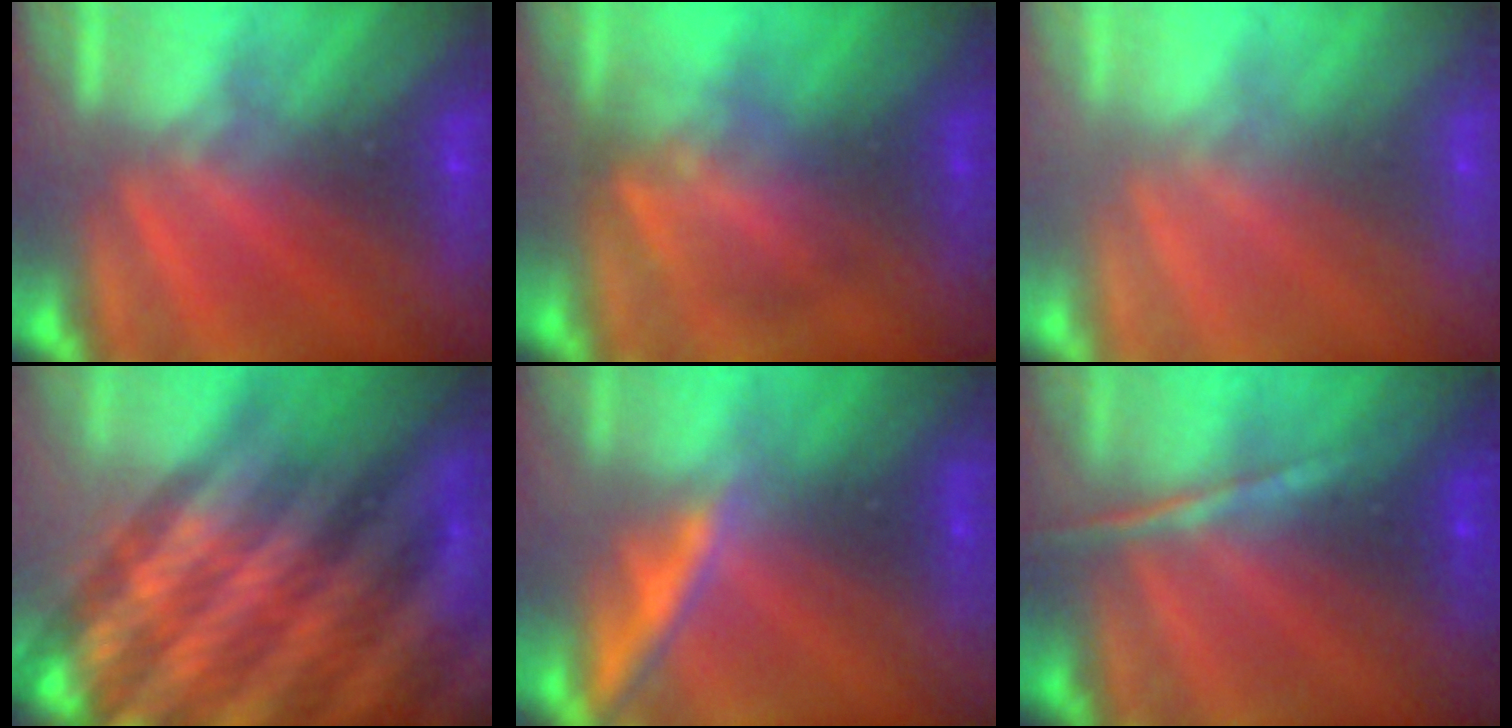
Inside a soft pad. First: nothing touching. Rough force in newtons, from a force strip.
{"total": 2.8}
{"total": 3.0}
{"total": 7.1}
{"total": 1.9}
{"total": 1.3}